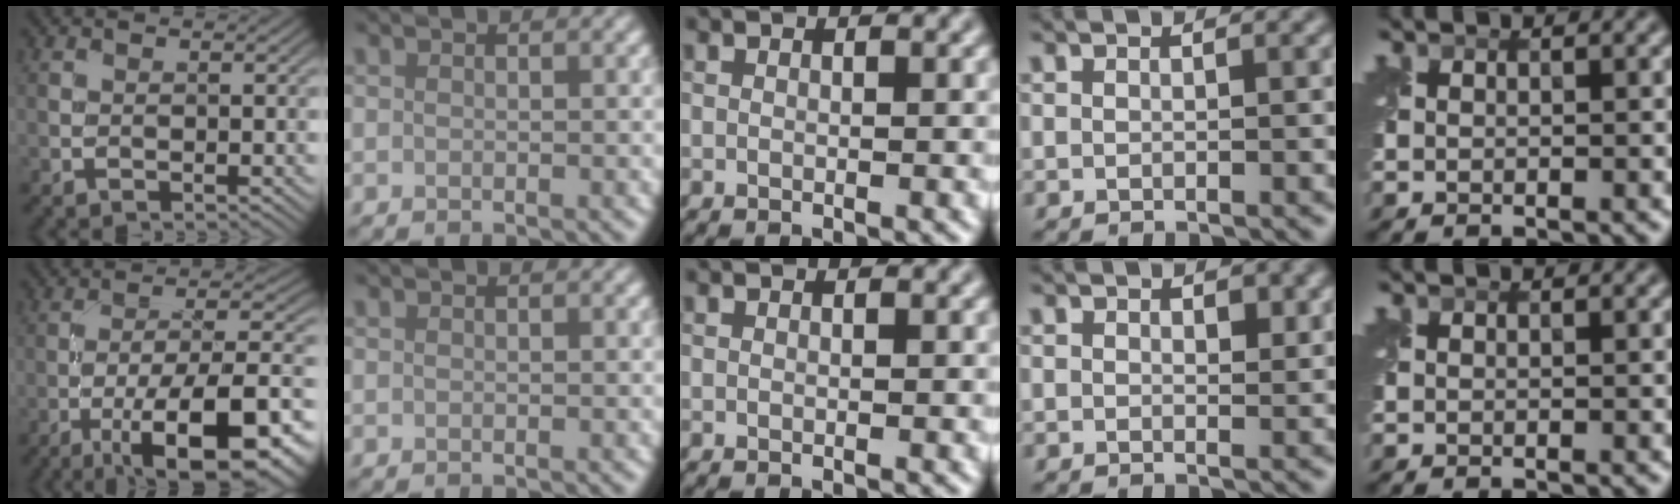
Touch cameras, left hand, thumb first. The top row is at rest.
{"thumb": {"total": 16.0, "force": [-8.0, 5.1, 12.9], "torque": [-0.195, 0.000, -0.123]}, "ring": {"total": 1.2, "force": [0.6, 0.7, 0.9], "torque": [-0.008, -0.004, 0.010]}}